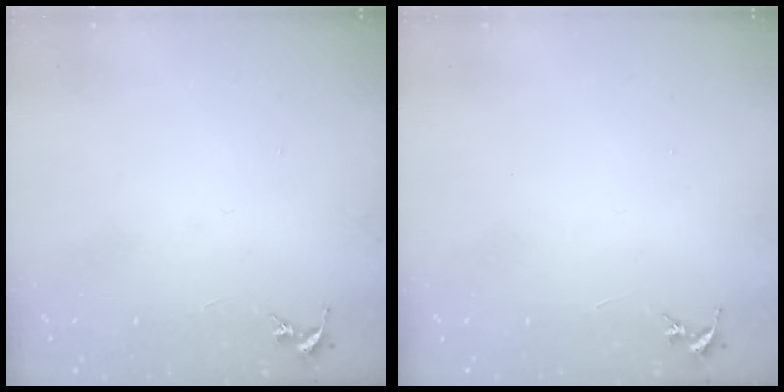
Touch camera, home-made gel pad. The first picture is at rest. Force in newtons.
{"total": 0.0}